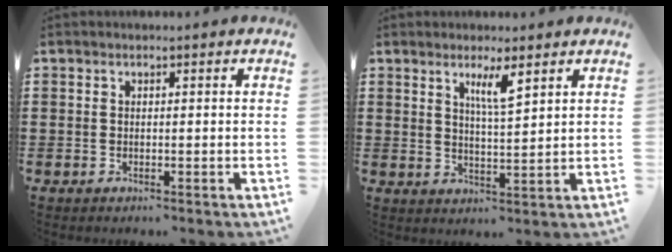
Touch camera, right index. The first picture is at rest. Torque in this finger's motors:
{"motor_torque": [0.09, -0.05, 0.30, 0.04]}